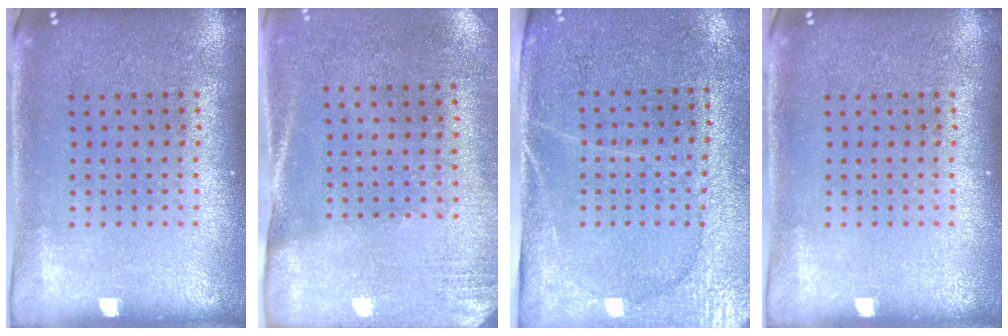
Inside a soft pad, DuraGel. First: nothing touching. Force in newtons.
{"total": 2.6, "press": 2.3, "slide": 1.3}
{"total": 2.9, "press": 2.6, "slide": 1.3}
{"total": 0.0}